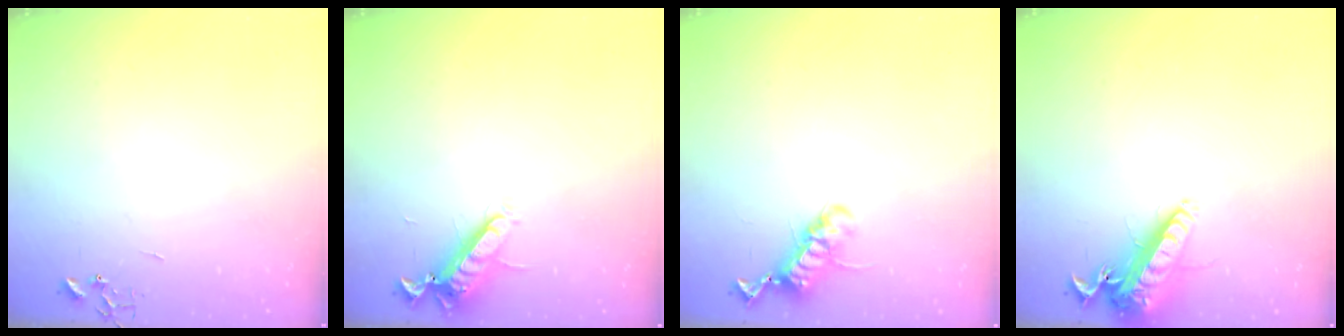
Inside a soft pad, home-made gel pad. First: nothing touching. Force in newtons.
{"total": 12.4, "press": 12.3, "slide": 1.5}
{"total": 11.8, "press": 11.7, "slide": 1.4}
{"total": 14.6, "press": 14.4, "slide": 2.8}